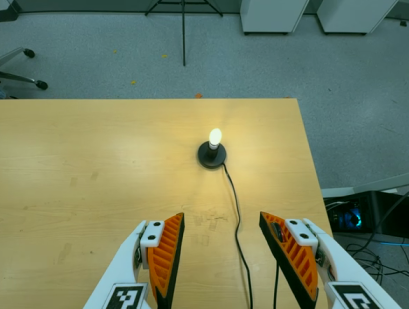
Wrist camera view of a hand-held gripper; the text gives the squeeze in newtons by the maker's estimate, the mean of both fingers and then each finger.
{"total": 0.0}